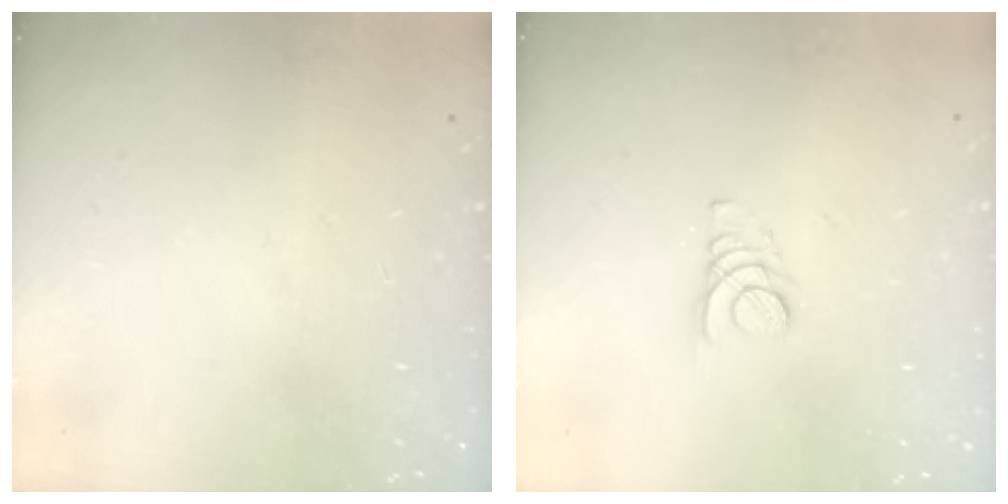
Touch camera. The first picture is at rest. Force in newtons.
{"total": 2.7, "press": 2.7, "slide": 0.3}